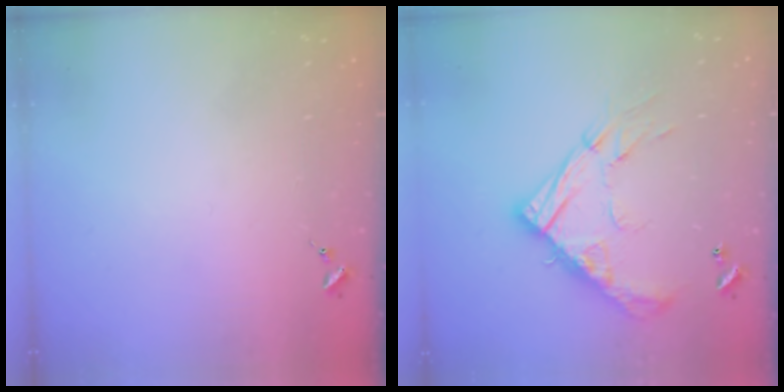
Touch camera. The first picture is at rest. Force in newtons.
{"total": 18.0, "press": 17.9, "slide": 1.6}